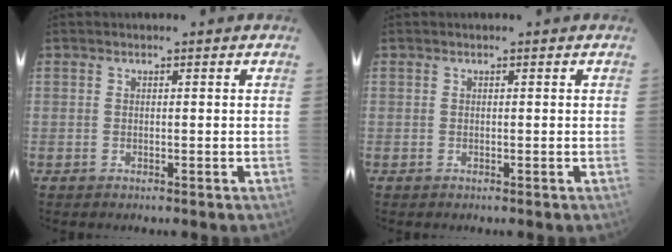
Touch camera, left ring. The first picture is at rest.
{"total": 0.0}